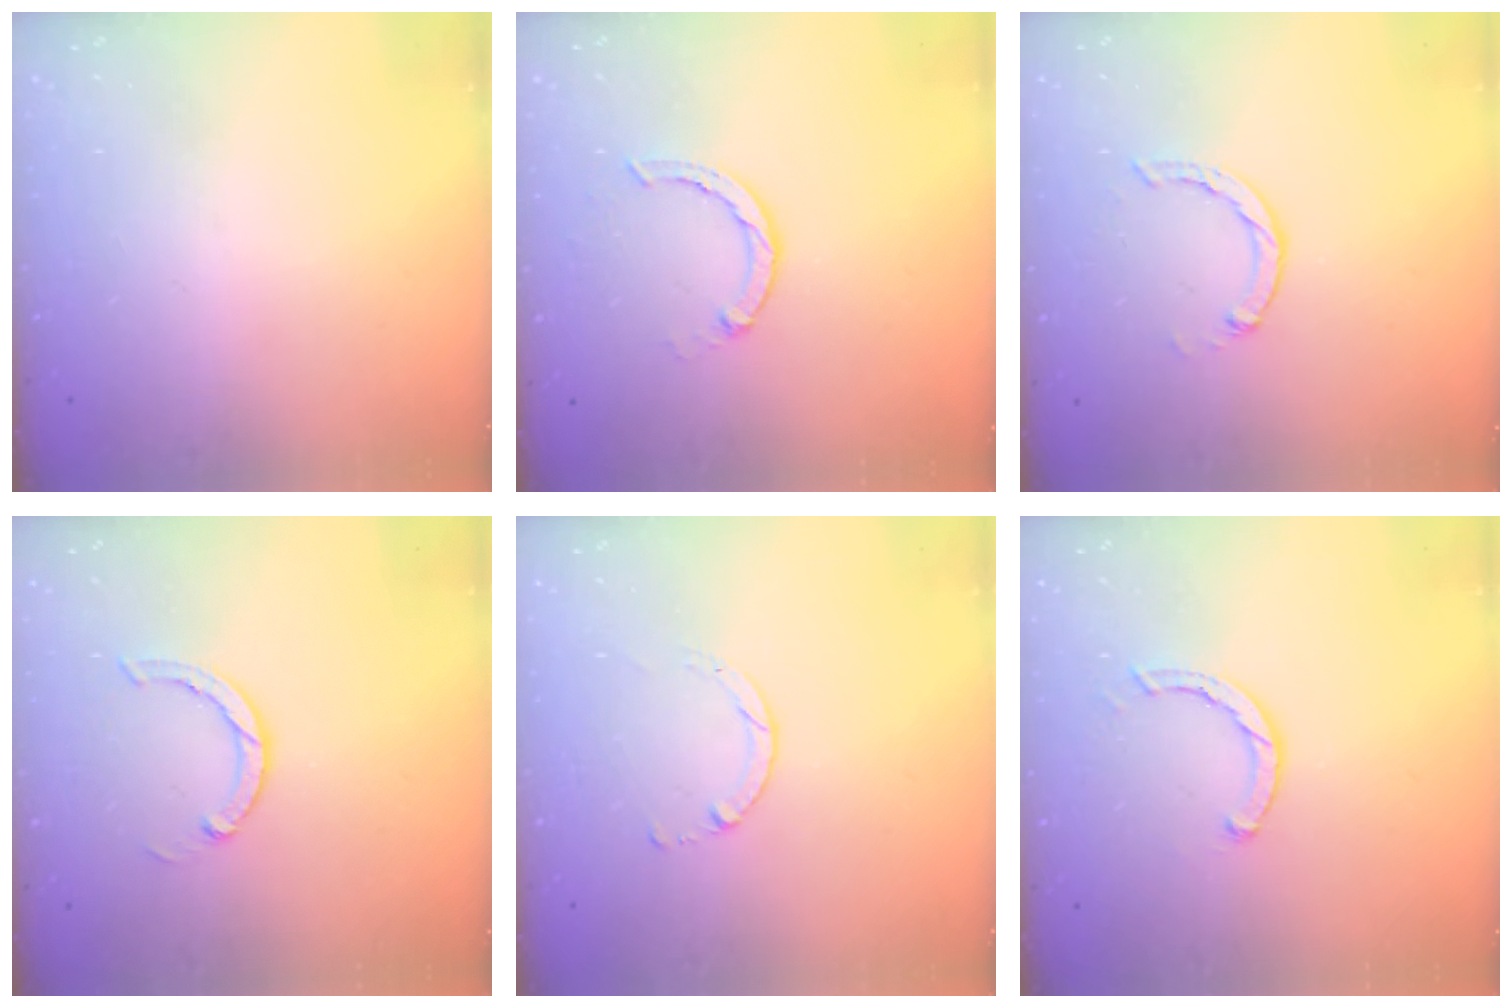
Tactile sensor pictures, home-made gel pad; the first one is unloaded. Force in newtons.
{"total": 2.3, "press": 2.3, "slide": 0.2}
{"total": 2.7, "press": 2.7, "slide": 0.5}
{"total": 3.0, "press": 3.0, "slide": 0.1}
{"total": 1.4, "press": 1.4, "slide": 0.2}
{"total": 2.5, "press": 2.5, "slide": 0.1}